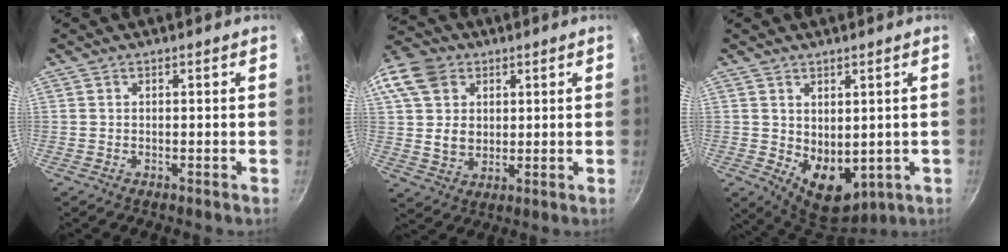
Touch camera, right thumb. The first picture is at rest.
{"total": 16.6, "force": [5.7, 13.2, 8.3], "torque": [-0.169, 0.008, 0.104]}
{"total": 9.2, "force": [0.4, 6.4, 6.7], "torque": [-0.070, -0.025, 0.029]}